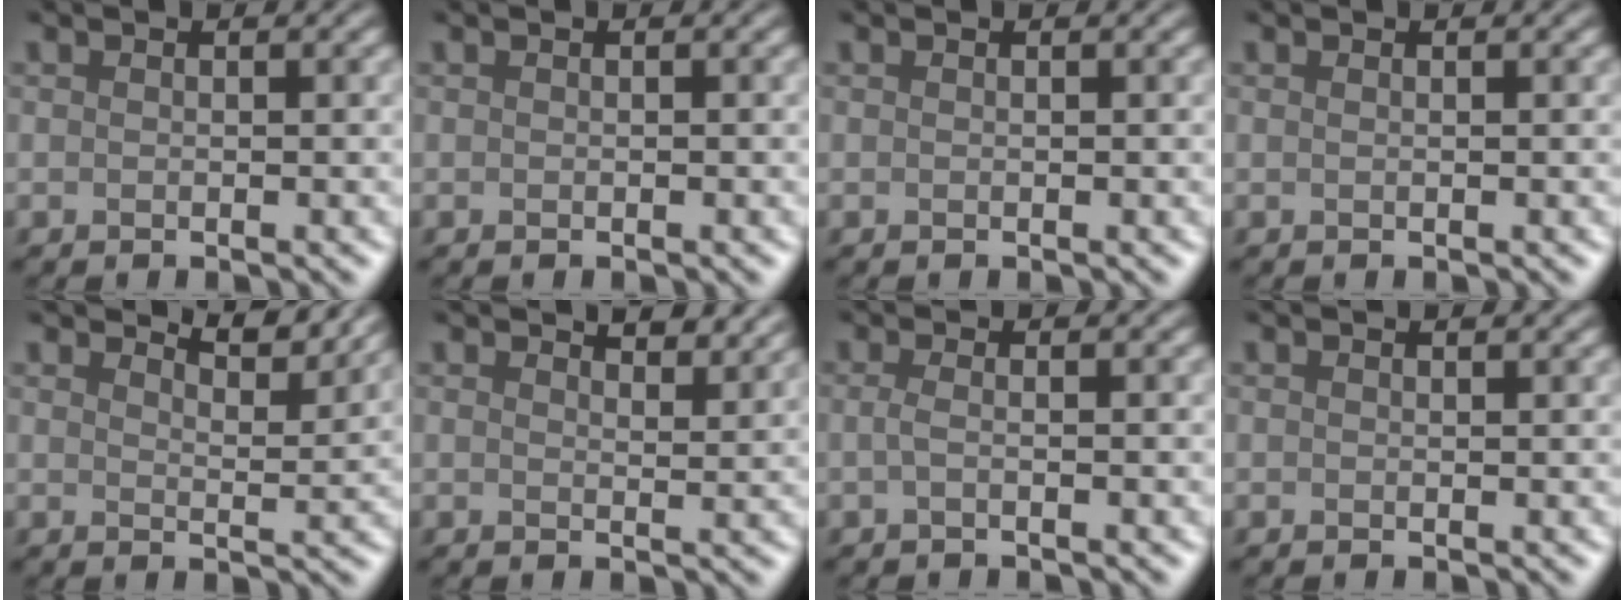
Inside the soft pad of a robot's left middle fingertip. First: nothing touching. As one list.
[{"total": 0.0}, {"total": 0.0}, {"total": 0.0}, {"total": 4.7, "force": [4.4, 0.6, 1.6], "torque": [-0.011, 0.023, 0.039]}, {"total": 3.1, "force": [2.8, 0.6, 1.3], "torque": [-0.008, 0.022, 0.016]}, {"total": 0.6, "force": [-0.4, -0.1, 0.4], "torque": [-0.016, -0.001, -0.004]}, {"total": 0.0}]